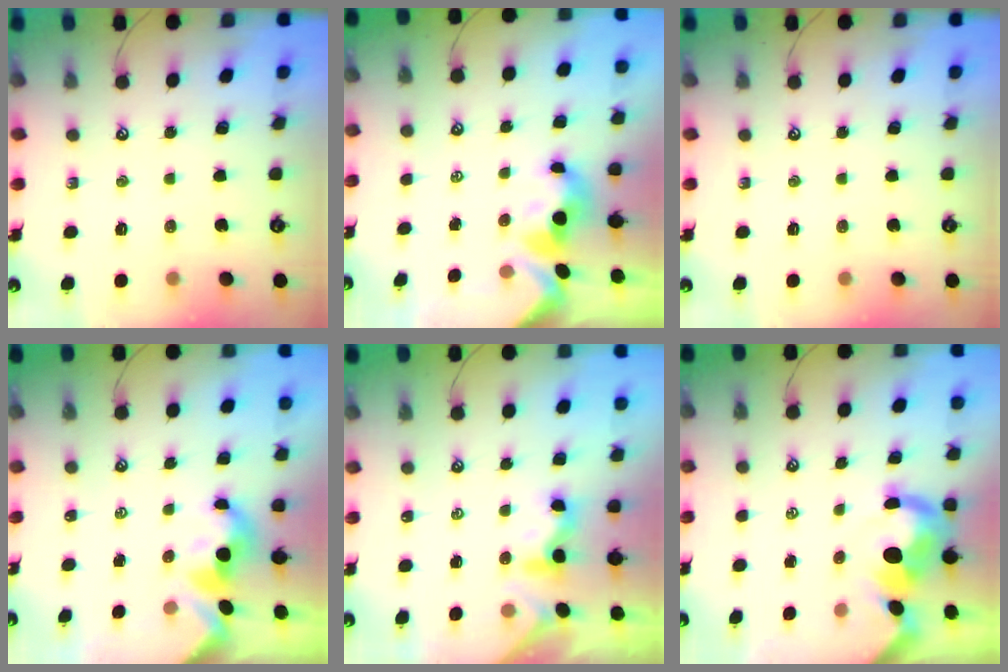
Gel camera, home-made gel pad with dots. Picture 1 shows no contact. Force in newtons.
{"total": 1.5, "press": 1.3, "slide": 0.7}
{"total": 0.0}
{"total": 1.6, "press": 1.5, "slide": 0.4}
{"total": 1.7, "press": 1.6, "slide": 0.5}
{"total": 3.7, "press": 3.6, "slide": 0.9}